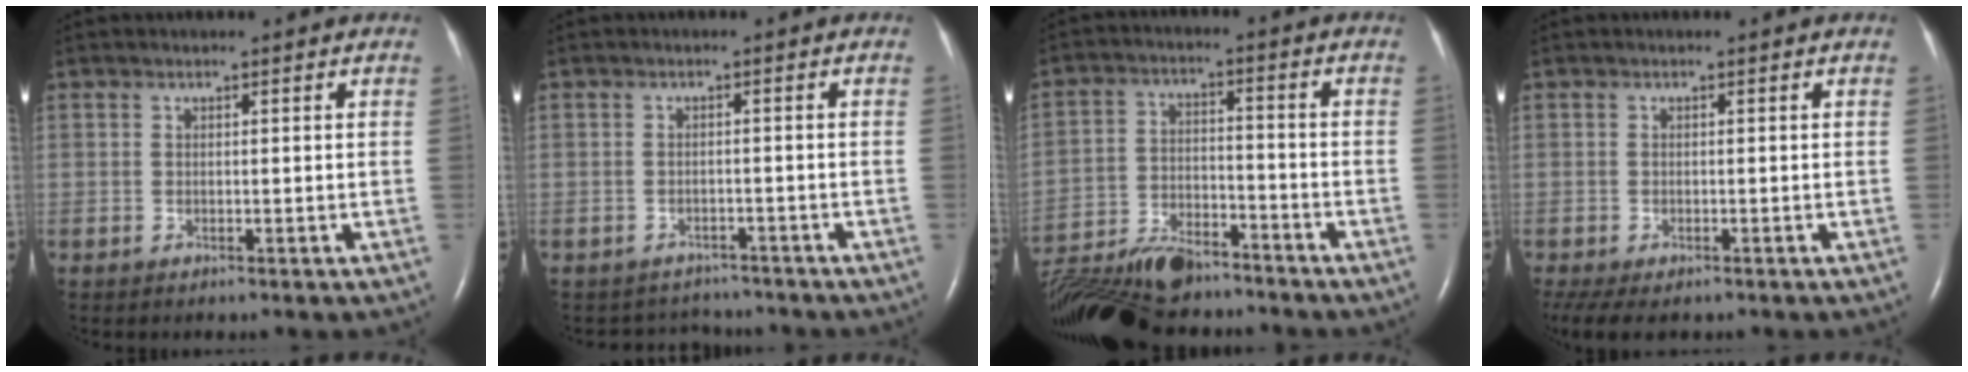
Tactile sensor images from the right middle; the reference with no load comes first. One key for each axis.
{"total": 4.6, "fx": -4.4, "fy": 1.2, "fz": -0.4, "tx": 0.003, "ty": 0.009, "tz": -0.059}
{"total": 19.7, "fx": -16.4, "fy": 5.9, "fz": 9.2, "tx": -0.238, "ty": -0.028, "tz": -0.275}
{"total": 7.2, "fx": -4.9, "fy": 3.0, "fz": 4.3, "tx": -0.087, "ty": -0.014, "tz": -0.077}